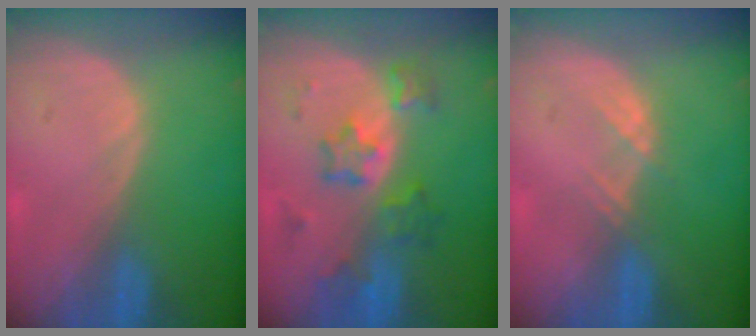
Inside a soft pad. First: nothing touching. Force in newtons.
{"total": 6.5, "press": 6.4, "slide": 0.7}
{"total": 1.9, "press": 1.8, "slide": 0.8}